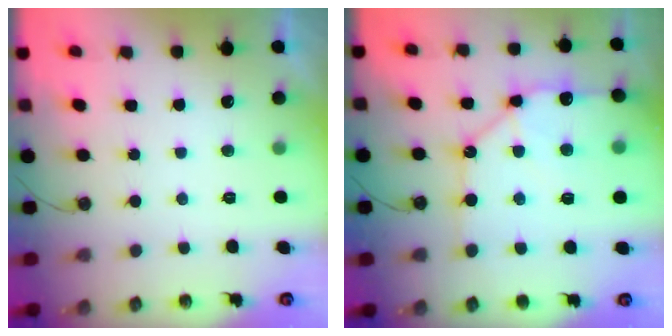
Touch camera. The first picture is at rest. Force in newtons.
{"total": 15.3, "press": 15.2, "slide": 2.1}